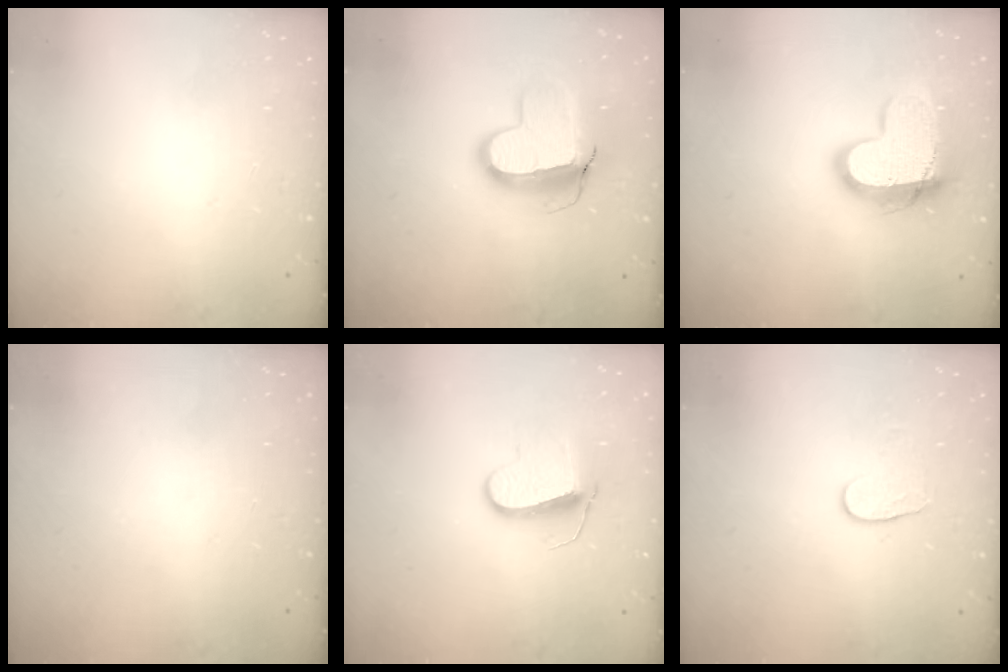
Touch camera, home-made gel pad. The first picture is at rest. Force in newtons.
{"total": 13.1, "press": 13.0, "slide": 1.3}
{"total": 16.2, "press": 16.2, "slide": 1.4}
{"total": 0.0}
{"total": 10.3, "press": 10.2, "slide": 0.9}
{"total": 5.6, "press": 5.5, "slide": 0.5}